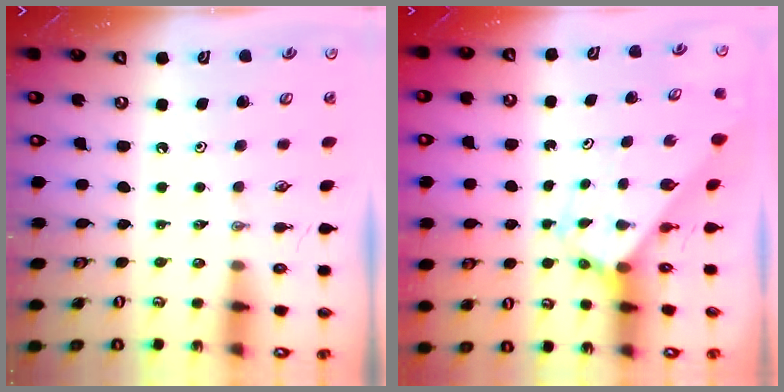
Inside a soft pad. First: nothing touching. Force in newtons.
{"total": 2.7, "press": 2.7, "slide": 0.2}